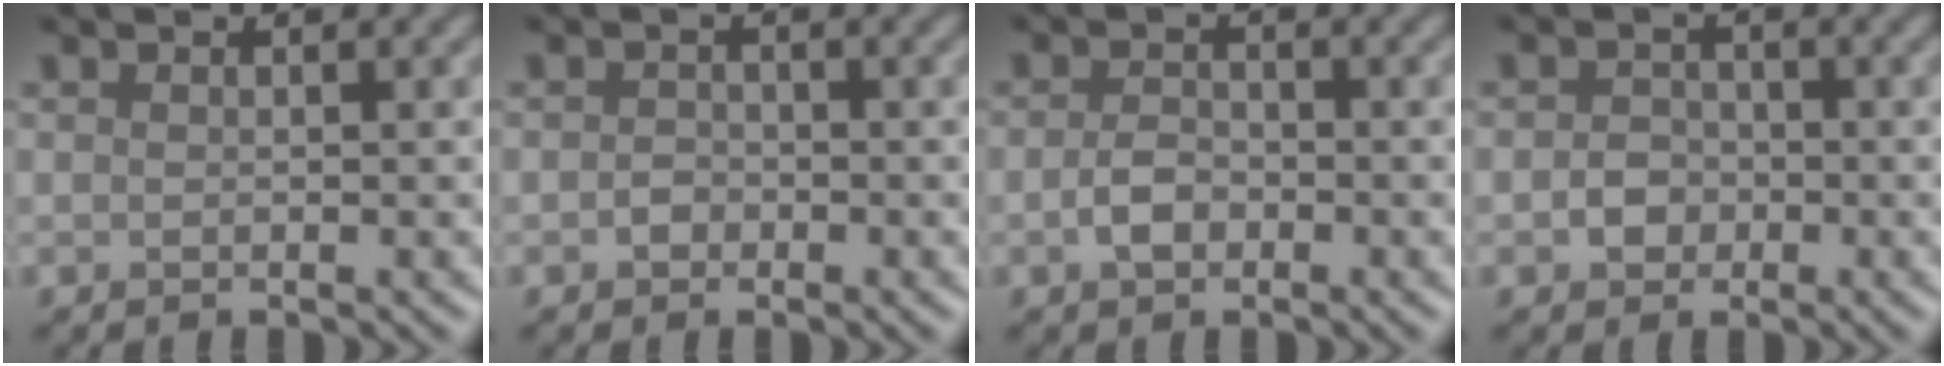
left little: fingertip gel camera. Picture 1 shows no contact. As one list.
[{"total": 1.0, "force": [-0.4, 0.9, 0.4], "torque": [-0.004, -0.002, -0.011]}, {"total": 2.1, "force": [-0.7, 1.4, 1.3], "torque": [-0.029, 0.001, -0.018]}, {"total": 2.0, "force": [-0.6, 1.7, 0.8], "torque": [-0.007, 0.001, -0.016]}]